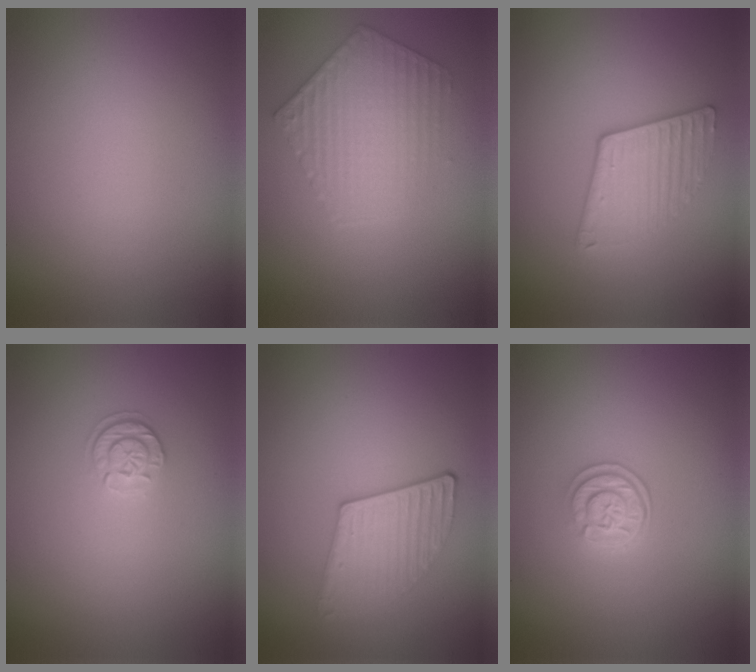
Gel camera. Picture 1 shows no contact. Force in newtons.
{"total": 3.4, "press": 3.3, "slide": 0.7}
{"total": 2.8, "press": 2.3, "slide": 1.6}
{"total": 1.8, "press": 1.7, "slide": 0.4}
{"total": 3.0, "press": 2.9, "slide": 0.7}
{"total": 2.6, "press": 2.2, "slide": 1.3}